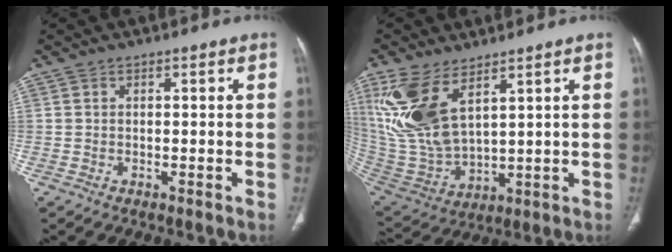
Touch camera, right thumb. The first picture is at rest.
{"total": 15.4, "force": [7.5, 7.3, 11.3], "torque": [-0.238, -0.031, 0.173]}